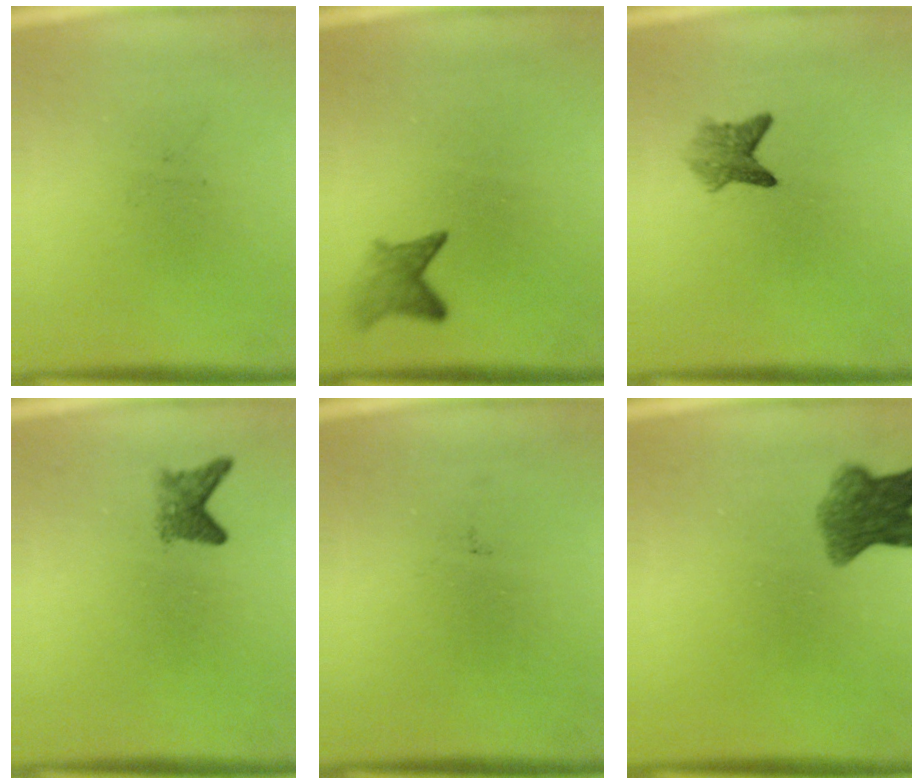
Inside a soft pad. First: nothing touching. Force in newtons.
{"total": 2.4}
{"total": 2.9}
{"total": 2.3}
{"total": 0.0}
{"total": 6.5}